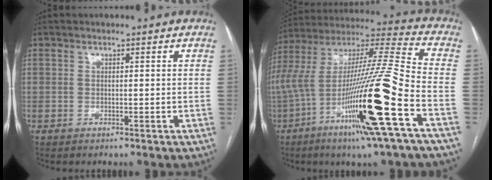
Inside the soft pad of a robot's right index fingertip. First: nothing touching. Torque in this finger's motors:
{"motor_torque": [2.14, 0.00, 1.05, 0.21]}